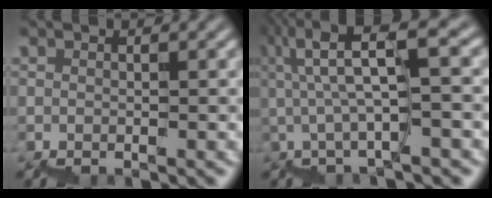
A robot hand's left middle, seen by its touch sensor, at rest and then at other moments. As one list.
[{"total": 7.5, "force": [2.1, 1.1, 7.1], "torque": [-0.106, 0.037, 0.036]}]